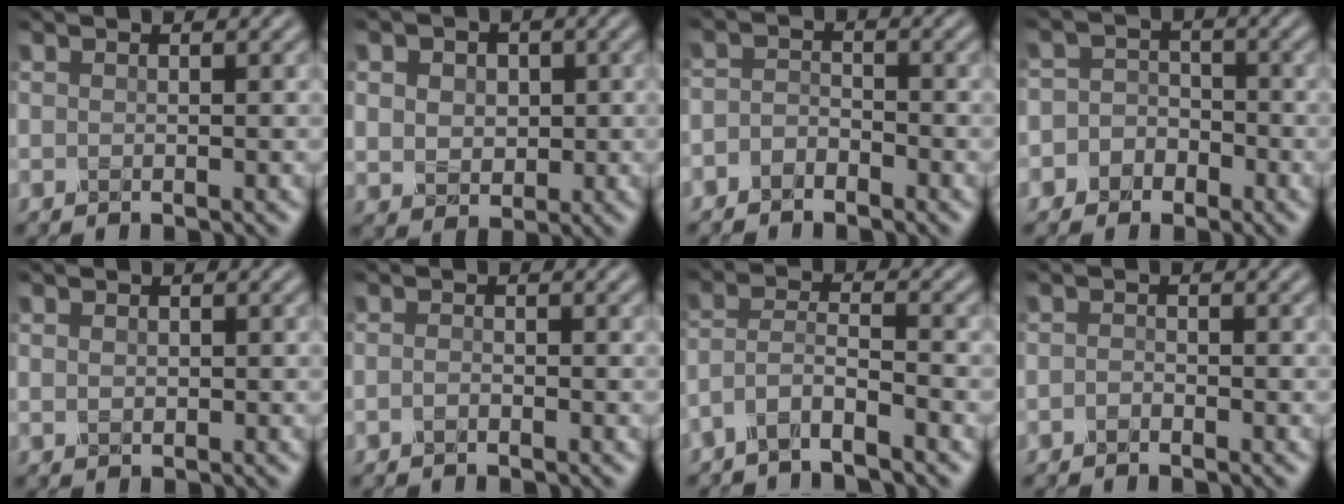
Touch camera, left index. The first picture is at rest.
{"total": 5.2, "force": [1.5, 4.1, 2.7], "torque": [-0.059, 0.017, 0.013]}
{"total": 1.7, "force": [-1.3, 0.9, 0.6], "torque": [-0.012, 0.005, -0.031]}
{"total": 4.1, "force": [-2.0, 3.5, 0.5], "torque": [0.027, 0.004, -0.055]}
{"total": 0.8, "force": [0.2, 0.6, 0.4], "torque": [-0.009, -0.002, 0.005]}
{"total": 0.7, "force": [-0.4, 0.3, 0.4], "torque": [-0.010, -0.001, -0.009]}
{"total": 3.1, "force": [-2.3, 0.7, 2.0], "torque": [-0.041, 0.006, -0.055]}
{"total": 0.7, "force": [-0.5, 0.4, 0.3], "torque": [-0.006, -0.001, -0.011]}